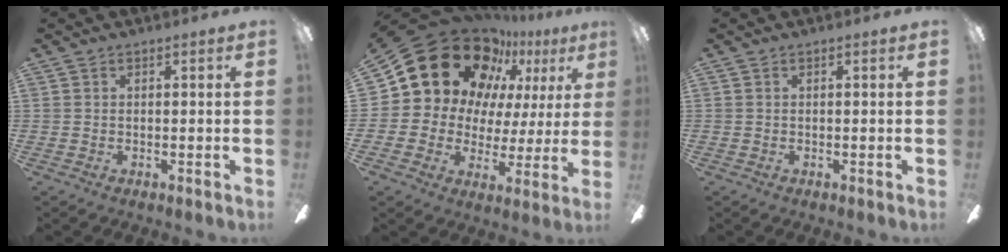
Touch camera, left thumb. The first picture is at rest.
{"total": 21.4, "force": [12.2, 13.8, 10.9], "torque": [-0.188, -0.073, 0.232]}
{"total": 0.0}